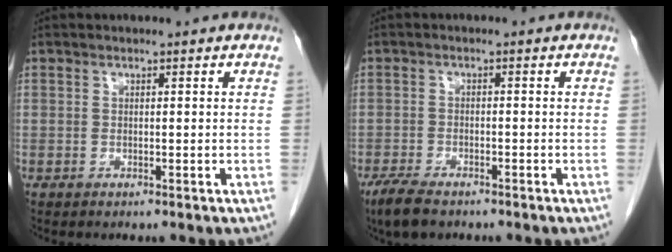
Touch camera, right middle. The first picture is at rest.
{"total": 5.6, "force": [-4.3, 1.7, 3.1], "torque": [-0.061, -0.011, -0.071]}